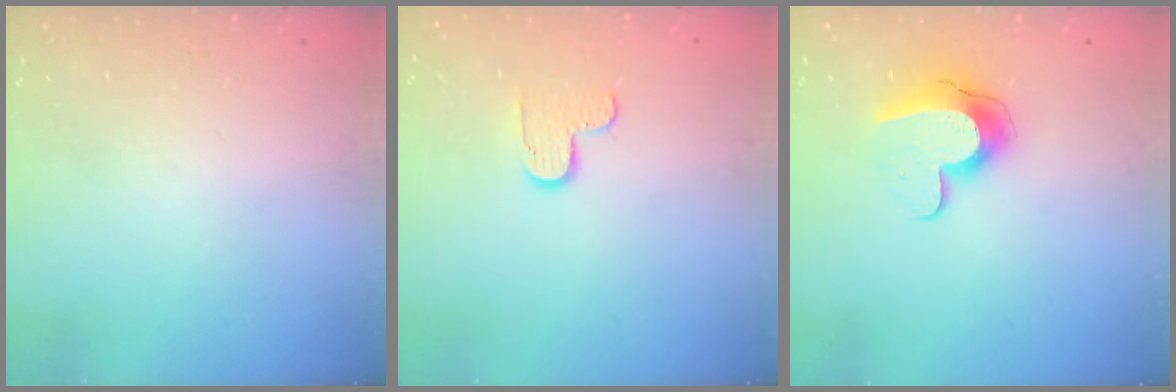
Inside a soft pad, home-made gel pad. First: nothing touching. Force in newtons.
{"total": 5.7, "press": 5.7, "slide": 0.5}
{"total": 11.2, "press": 11.2, "slide": 1.1}